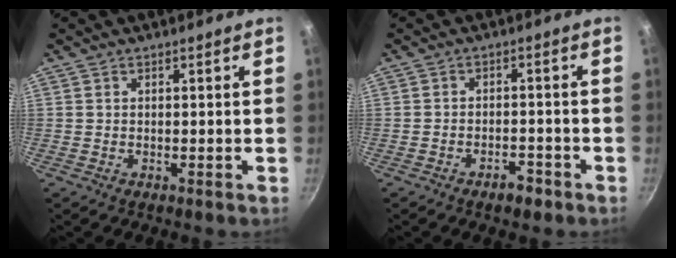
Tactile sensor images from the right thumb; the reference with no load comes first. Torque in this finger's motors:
{"motor_torque": [-0.12, 0.17, -0.19, 0.08, 0.02]}